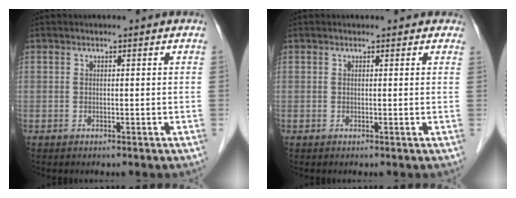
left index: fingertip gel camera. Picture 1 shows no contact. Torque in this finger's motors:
{"motor_torque": [0.41, -0.34, -0.01, 0.01]}